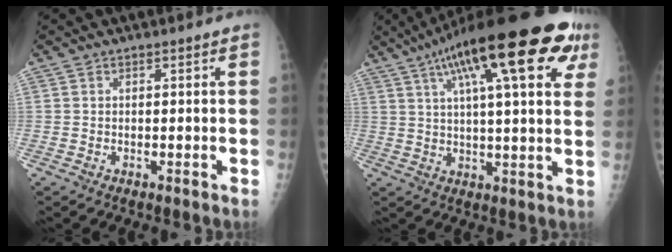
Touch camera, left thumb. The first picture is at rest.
{"total": 25.1, "force": [12.2, 6.7, 20.9], "torque": [-0.307, 0.011, 0.175]}